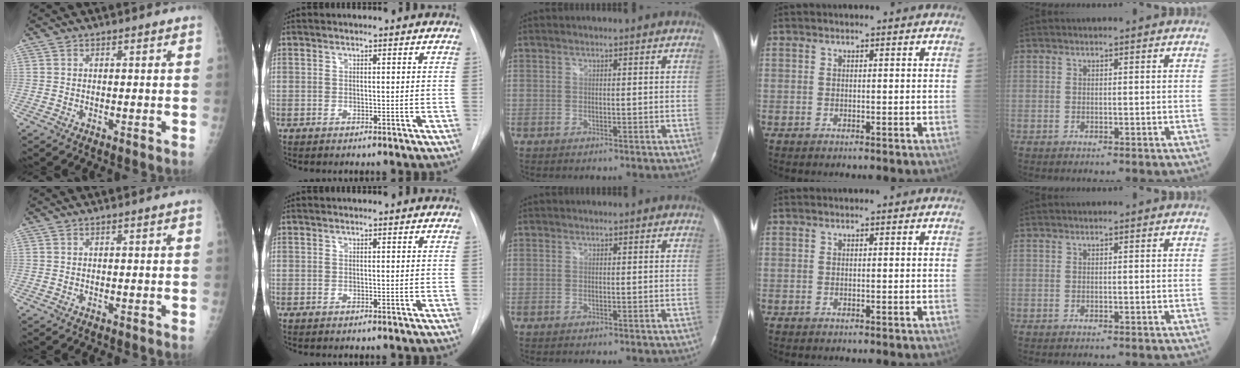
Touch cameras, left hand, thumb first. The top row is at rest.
{}